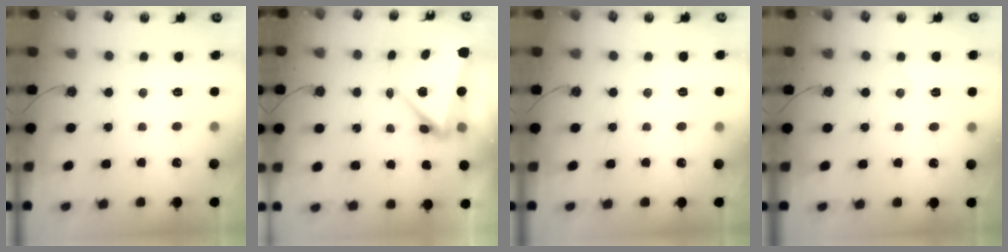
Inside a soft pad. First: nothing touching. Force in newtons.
{"total": 6.3, "press": 6.2, "slide": 1.1}
{"total": 2.8, "press": 2.5, "slide": 1.1}
{"total": 7.1, "press": 6.9, "slide": 1.7}